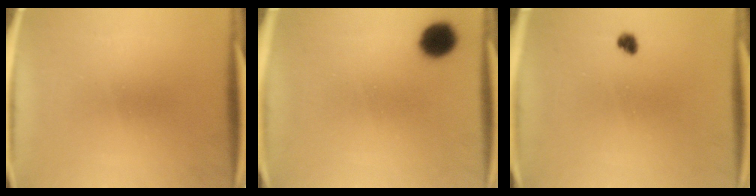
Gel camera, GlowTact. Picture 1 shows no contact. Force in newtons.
{"total": 6.9}
{"total": 1.7}